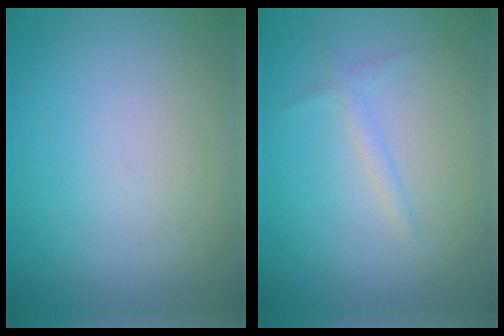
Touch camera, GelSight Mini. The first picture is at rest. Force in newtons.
{"total": 1.1, "press": 1.1, "slide": 0.1}